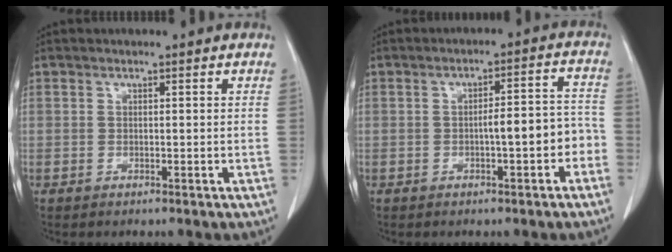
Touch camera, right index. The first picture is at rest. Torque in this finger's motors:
{"motor_torque": [1.07, -0.42, 0.48, 0.11]}